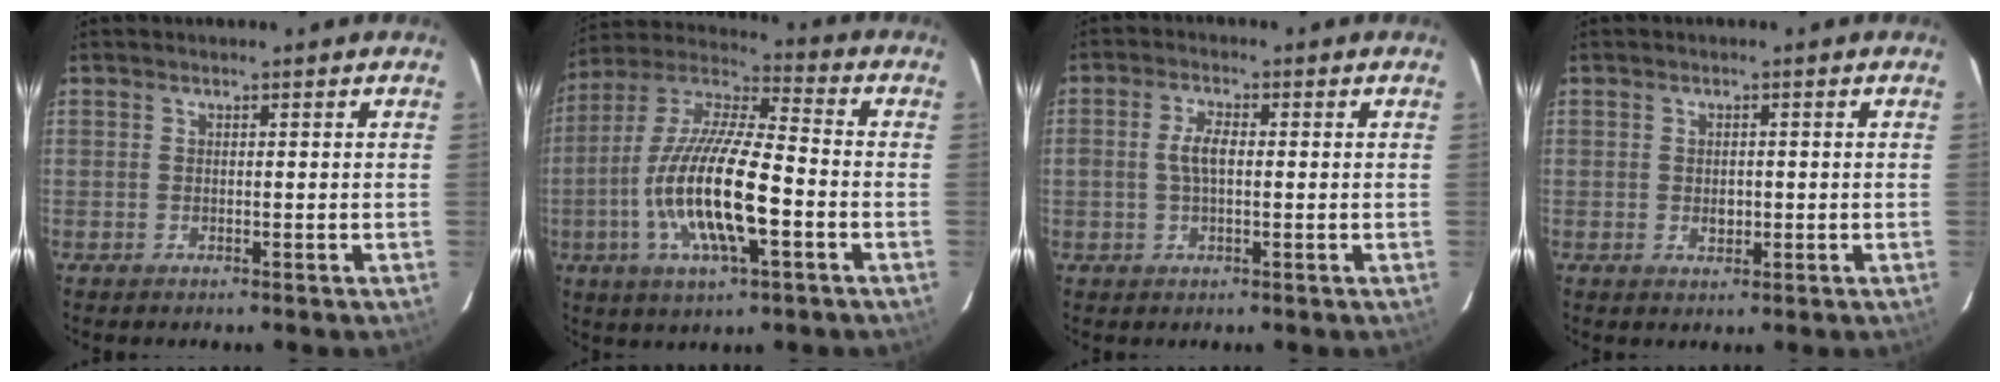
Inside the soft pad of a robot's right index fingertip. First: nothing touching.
{"total": 18.4, "force": [-4.8, 4.9, 17.1], "torque": [-0.338, -0.011, -0.095]}
{"total": 4.1, "force": [0.0, 1.9, 3.6], "torque": [-0.073, 0.007, 0.001]}
{"total": 2.2, "force": [-0.3, 1.7, 1.3], "torque": [-0.020, 0.000, -0.003]}